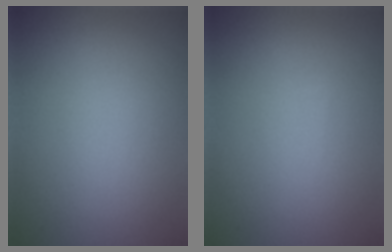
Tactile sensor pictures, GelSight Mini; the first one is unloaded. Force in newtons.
{"total": 0.0}